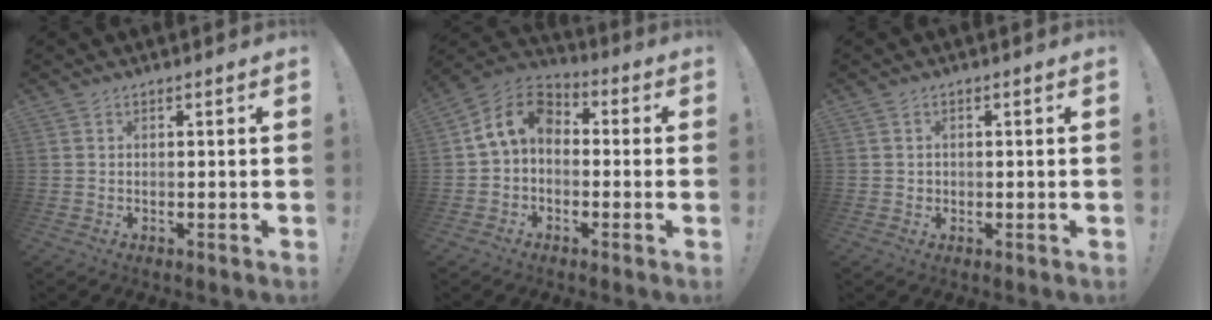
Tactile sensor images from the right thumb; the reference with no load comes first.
{"total": 10.3, "force": [0.9, 7.2, 7.2], "torque": [-0.151, 0.017, 0.021]}
{"total": 1.2, "force": [0.3, 1.1, 0.2], "torque": [0.002, -0.001, 0.003]}